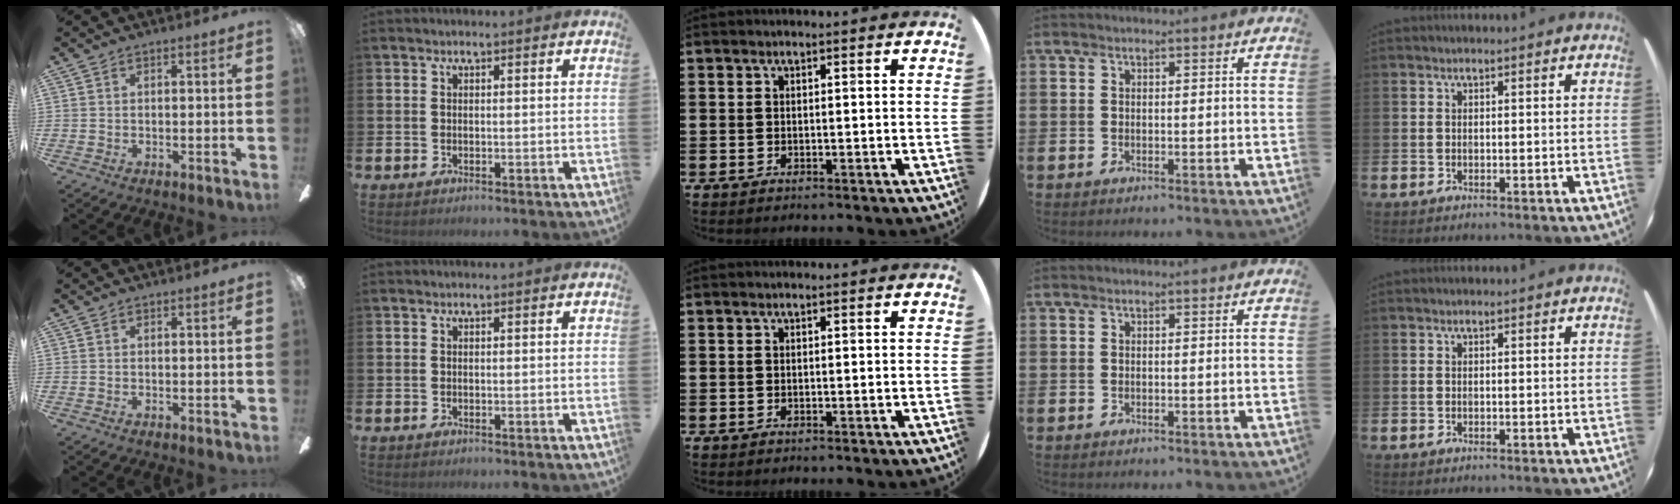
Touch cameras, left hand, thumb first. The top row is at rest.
{}